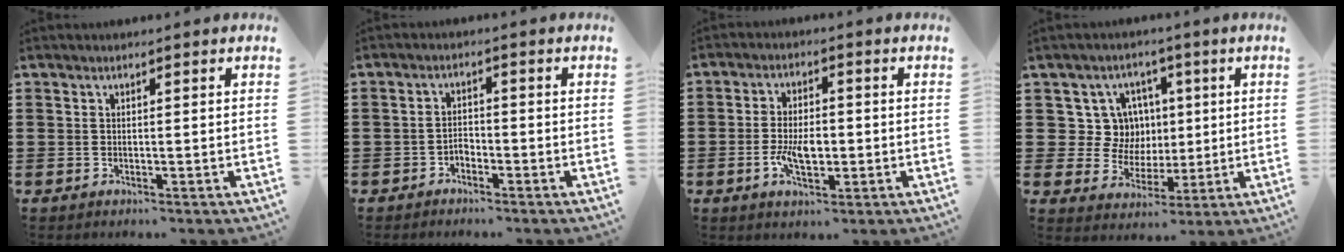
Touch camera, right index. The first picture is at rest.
{"total": 1.7, "force": [-1.4, 0.8, 0.5], "torque": [-0.014, 0.004, -0.030]}
{"total": 5.6, "force": [-1.2, 2.7, 4.7], "torque": [-0.096, 0.003, -0.022]}
{"total": 9.0, "force": [2.0, 8.4, 2.8], "torque": [-0.071, 0.007, 0.043]}